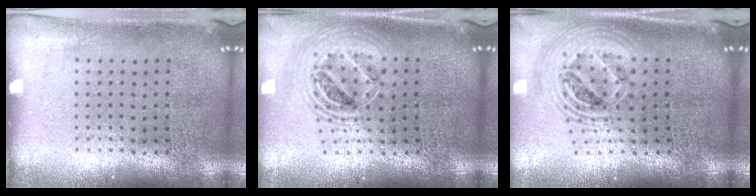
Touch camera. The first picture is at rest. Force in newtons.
{"total": 2.0, "press": 1.6, "slide": 1.2}
{"total": 2.3, "press": 1.7, "slide": 1.5}